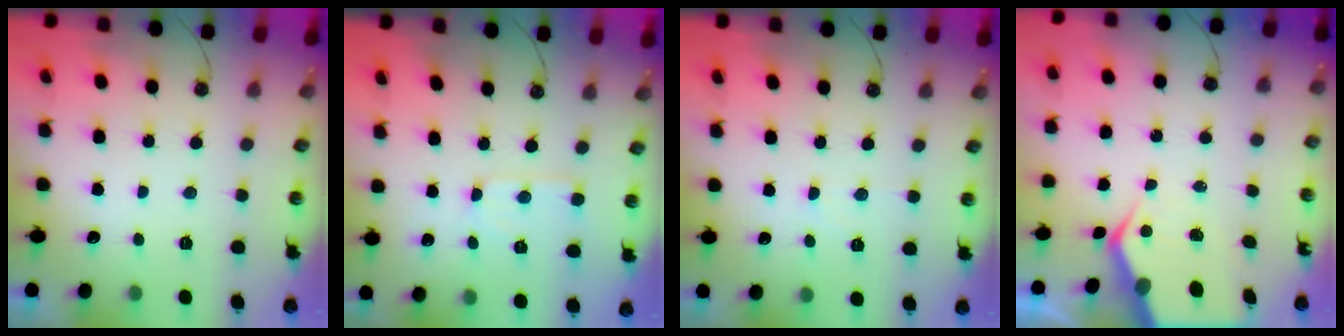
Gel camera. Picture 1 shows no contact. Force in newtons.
{"total": 4.6, "press": 4.6, "slide": 0.4}
{"total": 2.7, "press": 2.6, "slide": 0.6}
{"total": 7.6, "press": 7.5, "slide": 1.2}